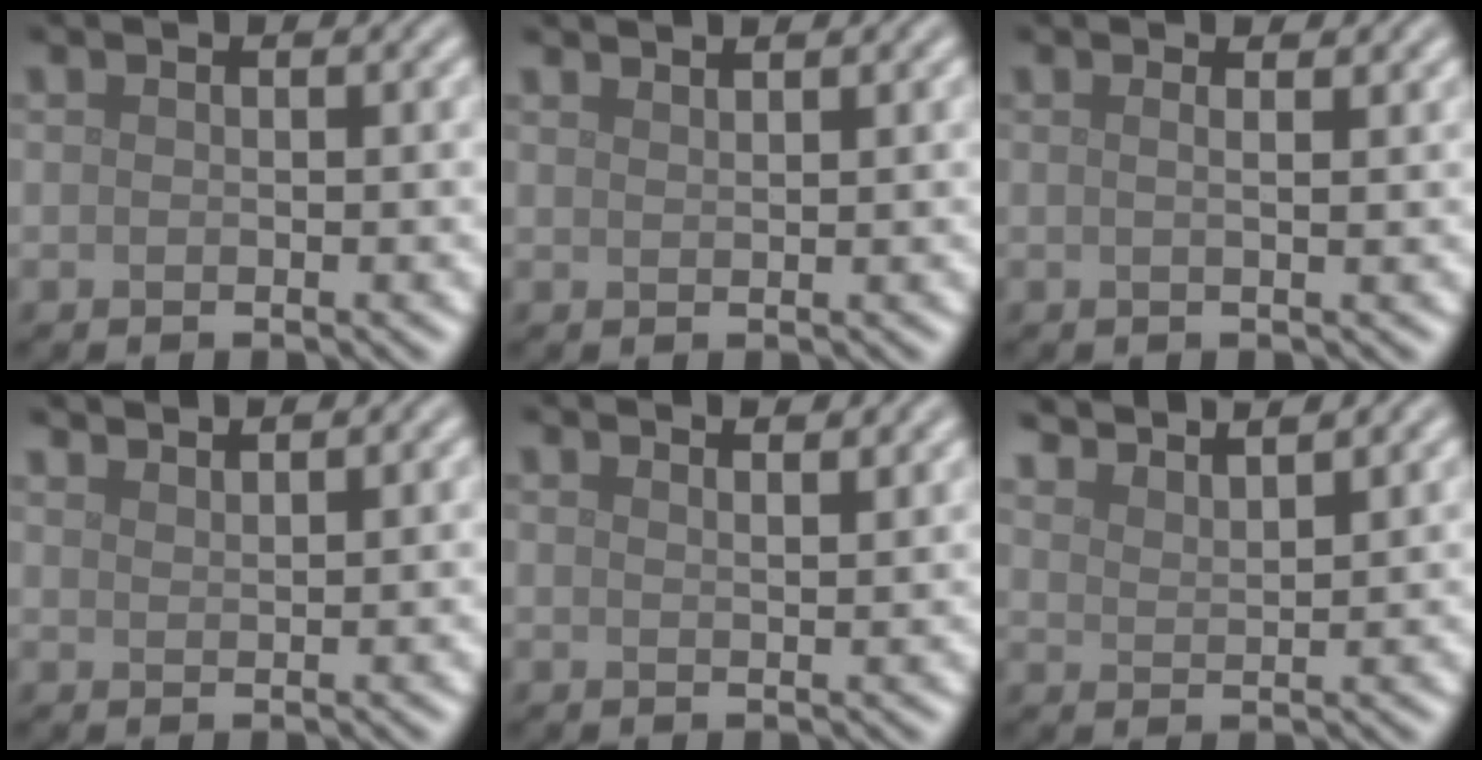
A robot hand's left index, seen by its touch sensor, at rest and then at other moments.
{"total": 1.7, "force": [1.6, 0.4, 0.6], "torque": [0.003, 0.000, 0.013]}
{"total": 2.4, "force": [1.2, 1.1, 1.8], "torque": [-0.007, 0.009, -0.015]}
{"total": 2.7, "force": [2.5, 0.5, 0.9], "torque": [0.005, 0.002, 0.027]}
{"total": 2.5, "force": [2.1, 0.8, 1.2], "torque": [0.002, 0.013, 0.008]}
{"total": 5.5, "force": [5.1, 1.0, 1.8], "torque": [-0.016, 0.015, 0.060]}